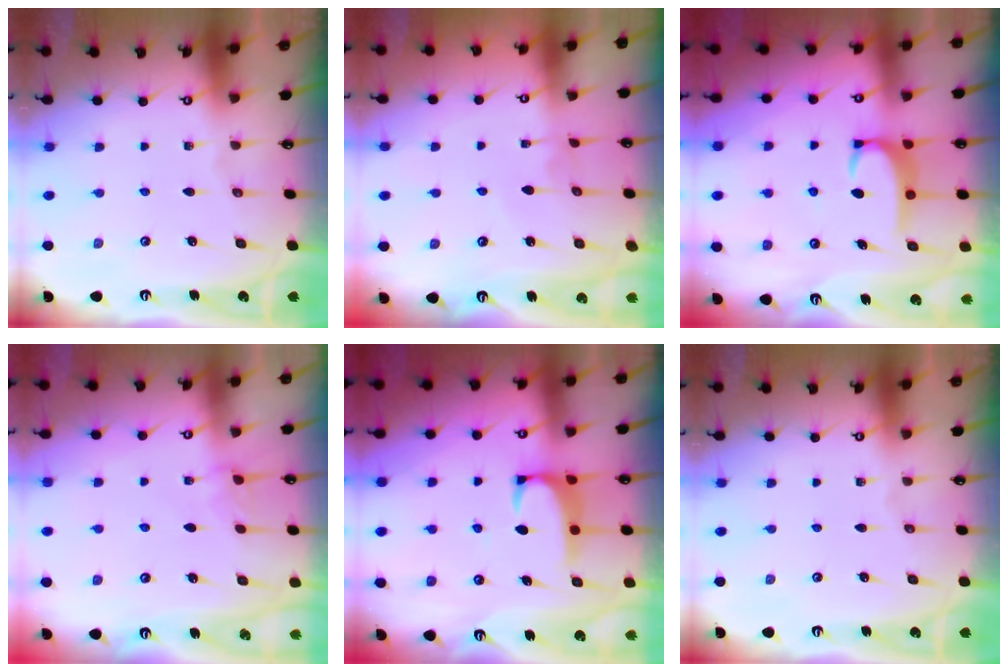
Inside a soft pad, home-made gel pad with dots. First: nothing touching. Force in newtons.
{"total": 2.7, "press": 2.7, "slide": 0.1}
{"total": 3.5, "press": 3.5, "slide": 0.6}
{"total": 1.6, "press": 1.6, "slide": 0.4}
{"total": 2.0, "press": 1.9, "slide": 0.7}
{"total": 0.0}